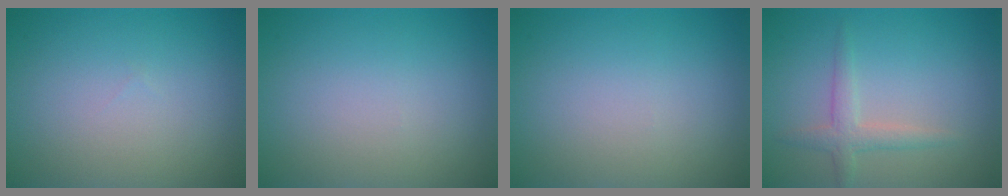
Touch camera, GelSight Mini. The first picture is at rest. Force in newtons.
{"total": 0.0}
{"total": 0.0}
{"total": 2.0, "press": 2.0, "slide": 0.1}